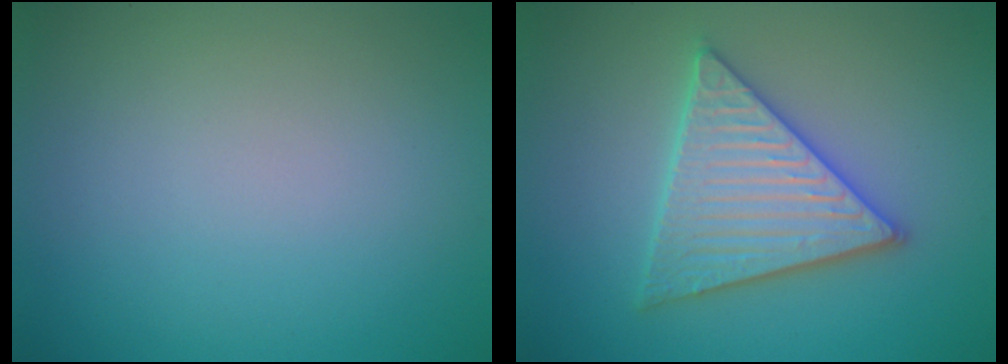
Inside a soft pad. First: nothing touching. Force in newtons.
{"total": 5.7, "press": 5.6, "slide": 0.6}